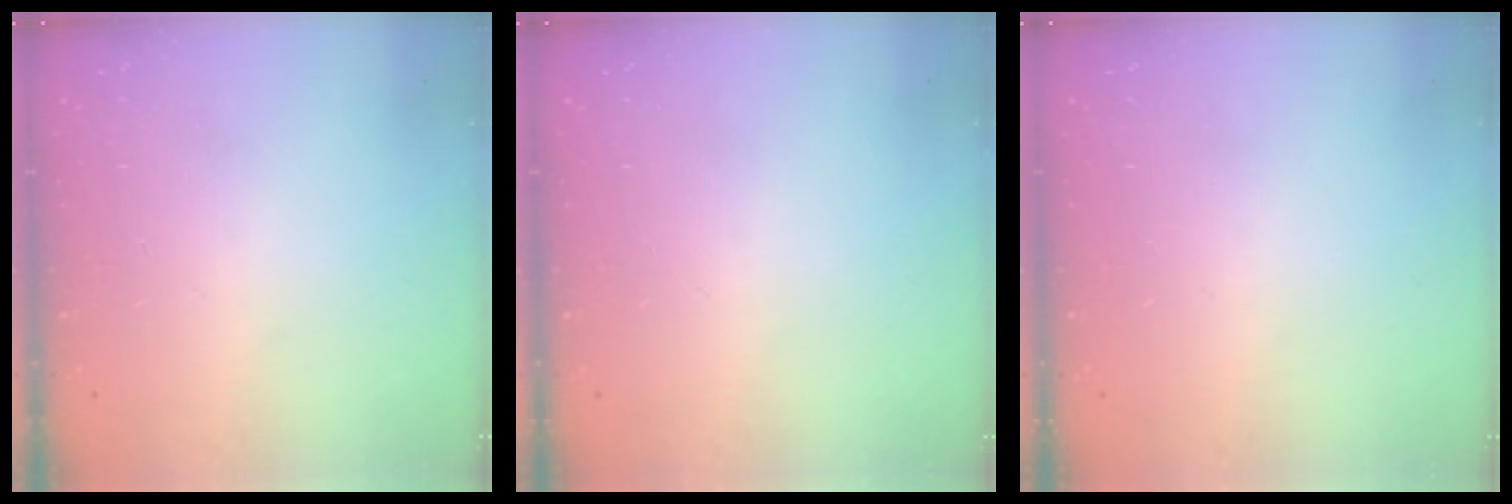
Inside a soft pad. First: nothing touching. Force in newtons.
{"total": 0.0}
{"total": 0.0}